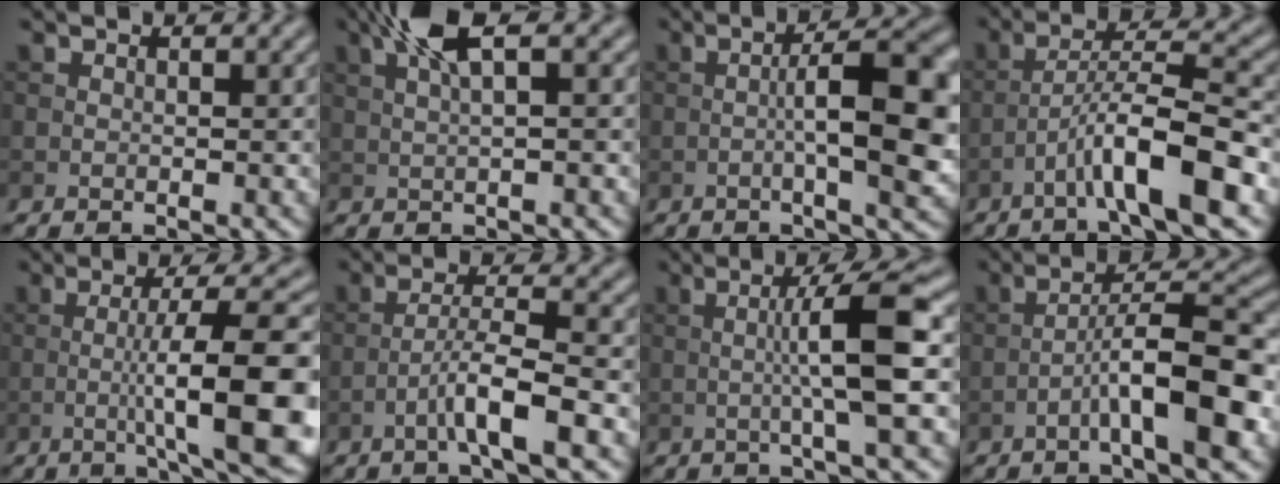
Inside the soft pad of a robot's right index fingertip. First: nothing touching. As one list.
[{"total": 4.4, "force": [1.8, 0.9, 3.9], "torque": [-0.075, 0.013, 0.032]}, {"total": 8.6, "force": [-0.6, 2.2, 8.4], "torque": [-0.124, 0.005, -0.012]}, {"total": 7.2, "force": [-3.5, 0.9, 6.3], "torque": [-0.106, 0.021, -0.062]}, {"total": 12.0, "force": [-1.6, 2.5, 11.6], "torque": [-0.158, 0.006, -0.026]}, {"total": 4.6, "force": [-2.2, 0.4, 4.0], "torque": [-0.070, 0.016, -0.046]}, {"total": 6.4, "force": [-0.1, 0.6, 6.3], "torque": [-0.104, 0.012, -0.006]}, {"total": 7.1, "force": [-2.7, 1.1, 6.5], "torque": [-0.102, 0.025, -0.049]}]